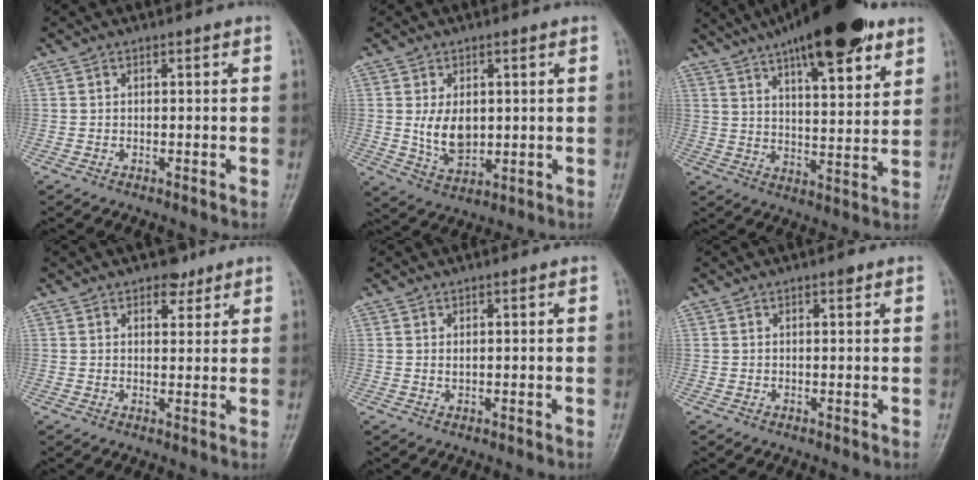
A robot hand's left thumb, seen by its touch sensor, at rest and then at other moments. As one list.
[{"total": 6.9, "force": [0.9, 4.6, 5.0], "torque": [-0.072, -0.016, 0.029]}, {"total": 21.3, "force": [13.4, 6.4, 15.3], "torque": [-0.219, -0.036, 0.208]}, {"total": 3.6, "force": [2.6, 2.1, 1.3], "torque": [0.000, -0.015, 0.038]}, {"total": 1.1, "force": [0.7, 0.5, 0.8], "torque": [-0.009, -0.004, 0.012]}, {"total": 1.0, "force": [0.8, 0.4, 0.6], "torque": [-0.005, -0.004, 0.011]}]